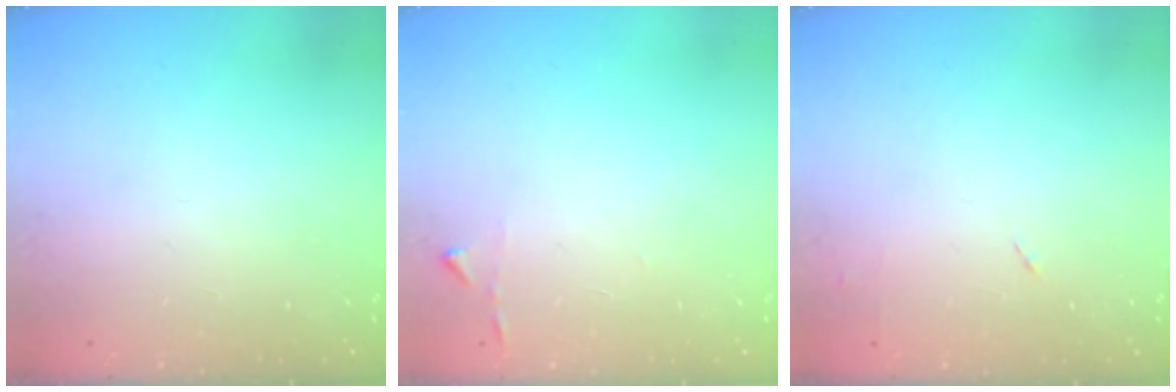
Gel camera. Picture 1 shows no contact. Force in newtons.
{"total": 2.9, "press": 2.9, "slide": 0.3}
{"total": 4.6, "press": 4.6, "slide": 0.6}